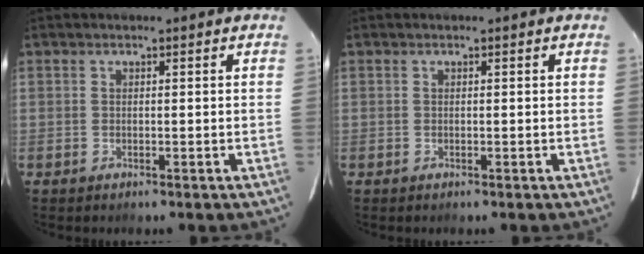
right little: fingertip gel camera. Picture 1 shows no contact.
{"total": 0.0}